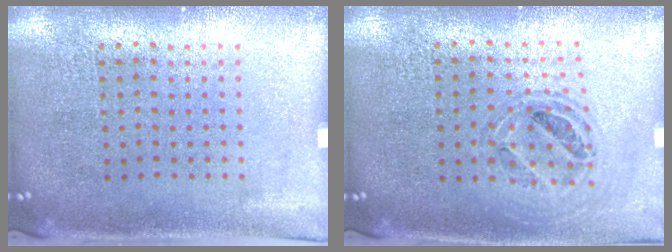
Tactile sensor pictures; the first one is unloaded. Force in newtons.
{"total": 0.8, "press": 0.8, "slide": 0.1}